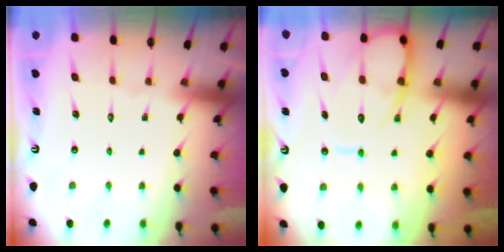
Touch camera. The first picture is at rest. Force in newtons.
{"total": 11.4, "press": 11.3, "slide": 1.1}